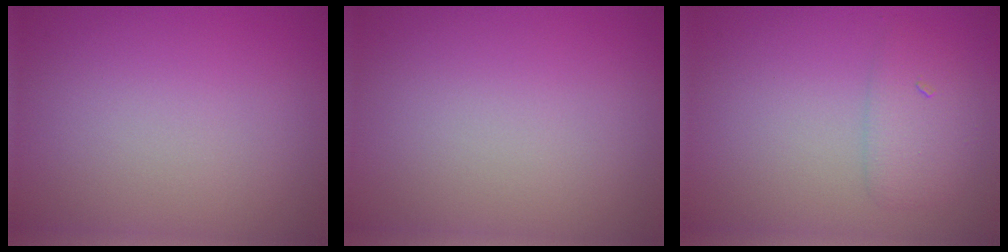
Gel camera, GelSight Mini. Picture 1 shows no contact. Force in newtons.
{"total": 0.0}
{"total": 2.1, "press": 2.1, "slide": 0.1}